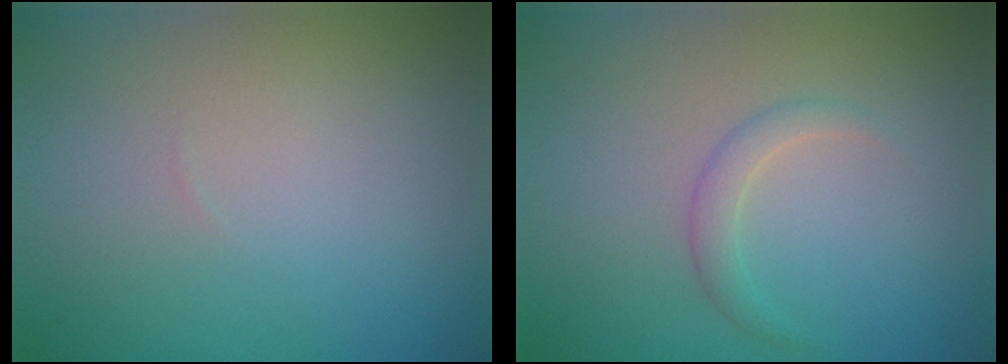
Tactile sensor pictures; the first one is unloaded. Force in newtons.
{"total": 1.4, "press": 1.4, "slide": 0.1}